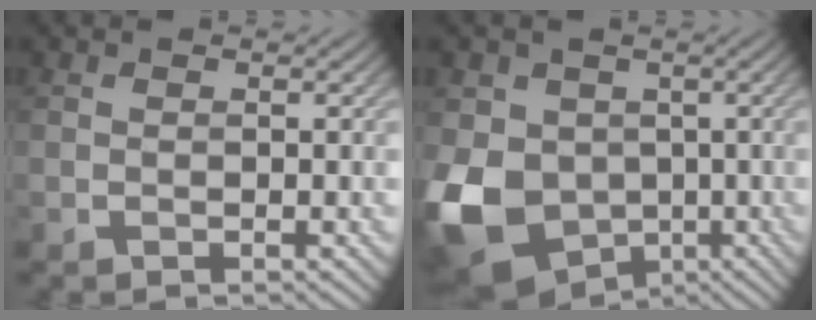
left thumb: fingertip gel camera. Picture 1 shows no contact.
{"total": 13.1, "force": [-2.9, 10.9, 6.7], "torque": [-0.190, -0.033, -0.052]}